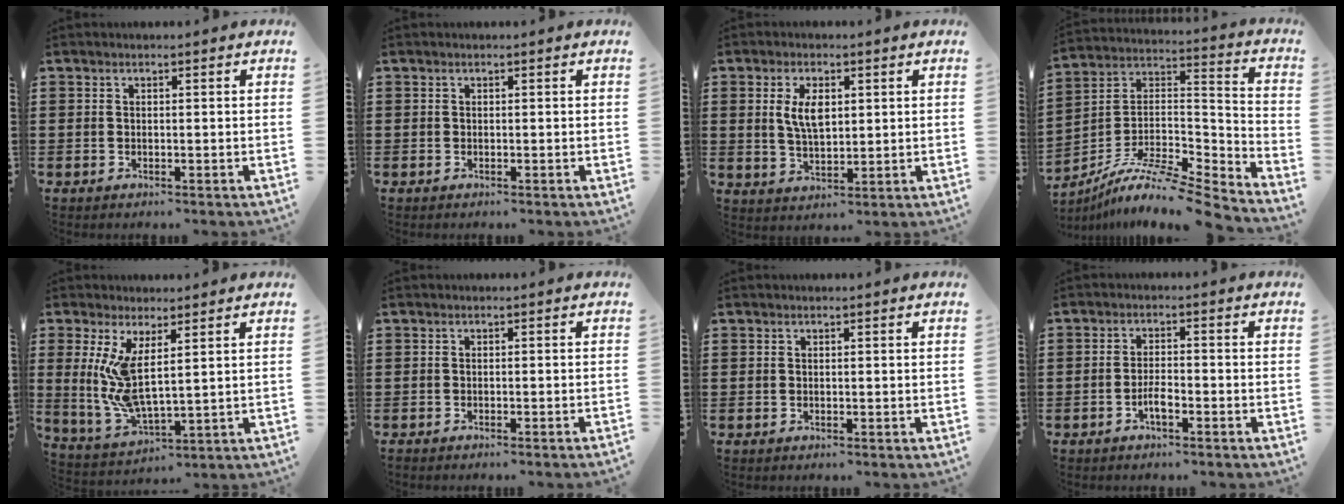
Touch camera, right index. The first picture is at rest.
{"total": 0.0}
{"total": 5.2, "force": [1.2, 2.4, 4.4], "torque": [-0.084, 0.006, 0.018]}
{"total": 9.3, "force": [-7.9, 1.3, 4.8], "torque": [-0.092, -0.001, -0.161]}
{"total": 7.7, "force": [2.7, 2.4, 6.7], "torque": [-0.164, -0.024, 0.047]}
{"total": 1.1, "force": [-1.0, -0.4, 0.2], "torque": [-0.003, -0.002, -0.020]}
{"total": 0.0}
{"total": 2.8, "force": [-1.6, 0.7, 2.1], "torque": [-0.044, 0.002, -0.032]}